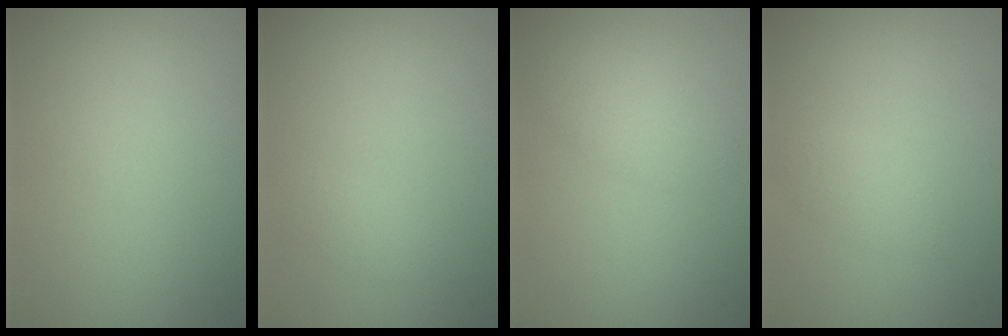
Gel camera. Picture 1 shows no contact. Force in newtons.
{"total": 0.8, "press": 0.8, "slide": 0.0}
{"total": 2.4, "press": 2.4, "slide": 0.0}
{"total": 1.4, "press": 1.4, "slide": 0.1}